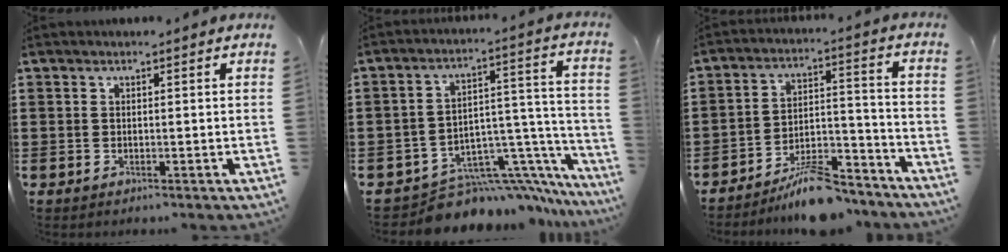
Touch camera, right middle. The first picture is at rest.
{"total": 9.3, "force": [-8.3, 3.5, 2.4], "torque": [-0.027, 0.026, -0.145]}
{"total": 9.8, "force": [-8.6, 2.5, 4.1], "torque": [-0.045, 0.038, -0.154]}